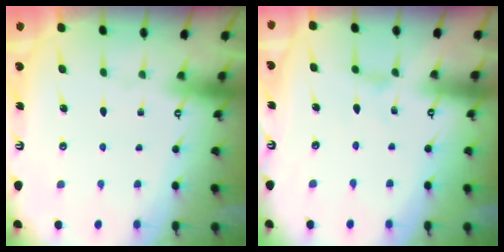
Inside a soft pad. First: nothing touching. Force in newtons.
{"total": 0.0}